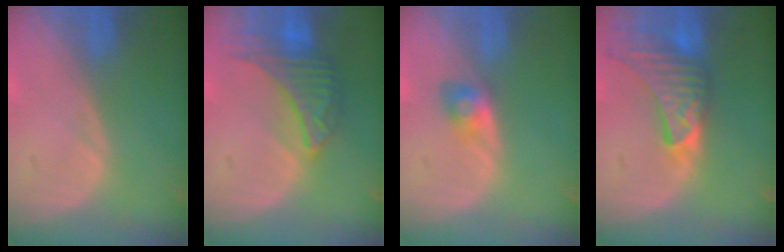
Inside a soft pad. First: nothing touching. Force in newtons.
{"total": 7.1, "press": 7.1, "slide": 0.2}
{"total": 2.7, "press": 2.5, "slide": 1.1}
{"total": 9.1, "press": 8.3, "slide": 3.8}